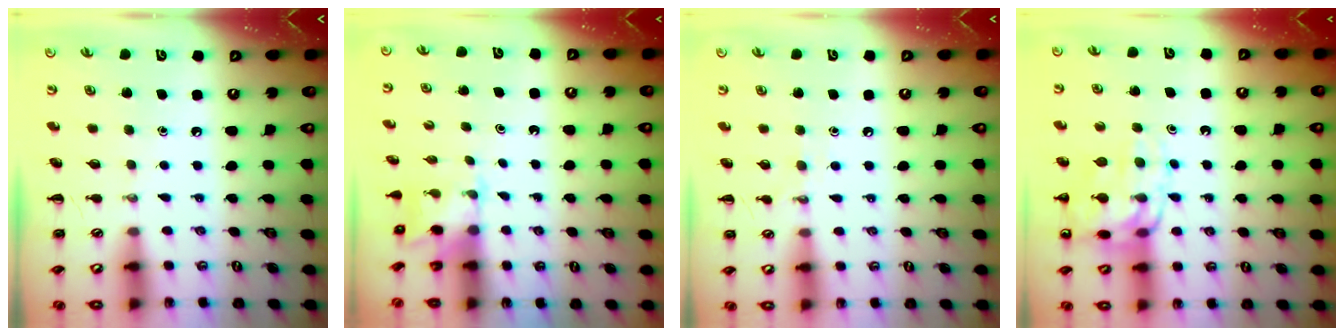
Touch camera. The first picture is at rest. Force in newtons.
{"total": 2.1, "press": 2.0, "slide": 0.6}
{"total": 5.8, "press": 5.6, "slide": 1.6}
{"total": 14.1, "press": 14.0, "slide": 2.2}